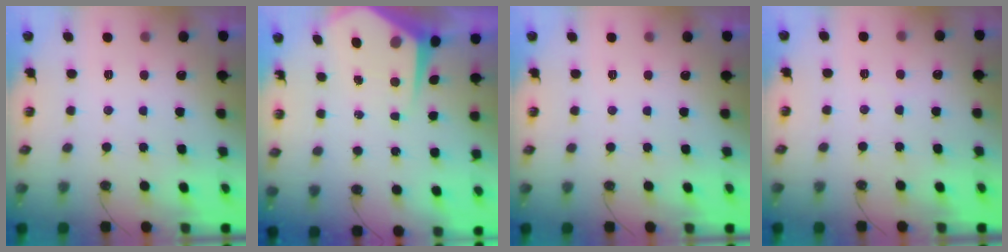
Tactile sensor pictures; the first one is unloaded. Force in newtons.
{"total": 7.3, "press": 7.3, "slide": 0.6}
{"total": 0.0}
{"total": 2.1, "press": 2.0, "slide": 0.4}